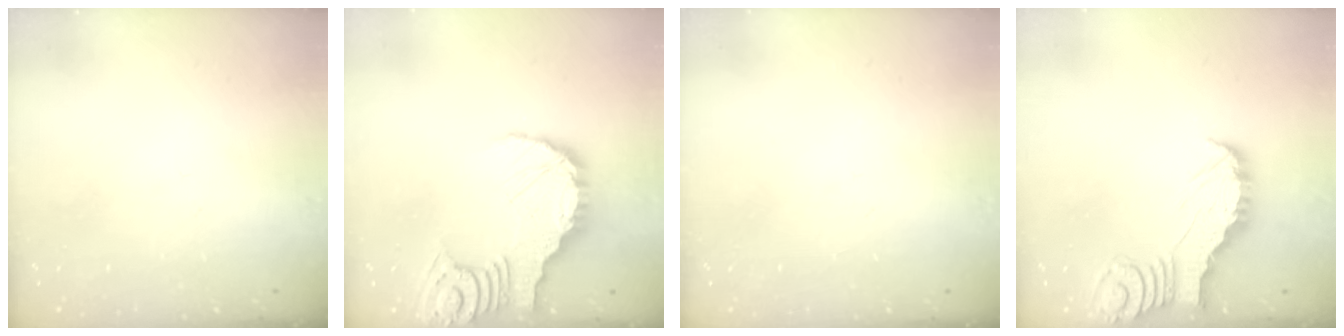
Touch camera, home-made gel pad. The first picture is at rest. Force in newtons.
{"total": 12.4, "press": 12.4, "slide": 0.8}
{"total": 0.0}
{"total": 2.5, "press": 2.5, "slide": 0.2}